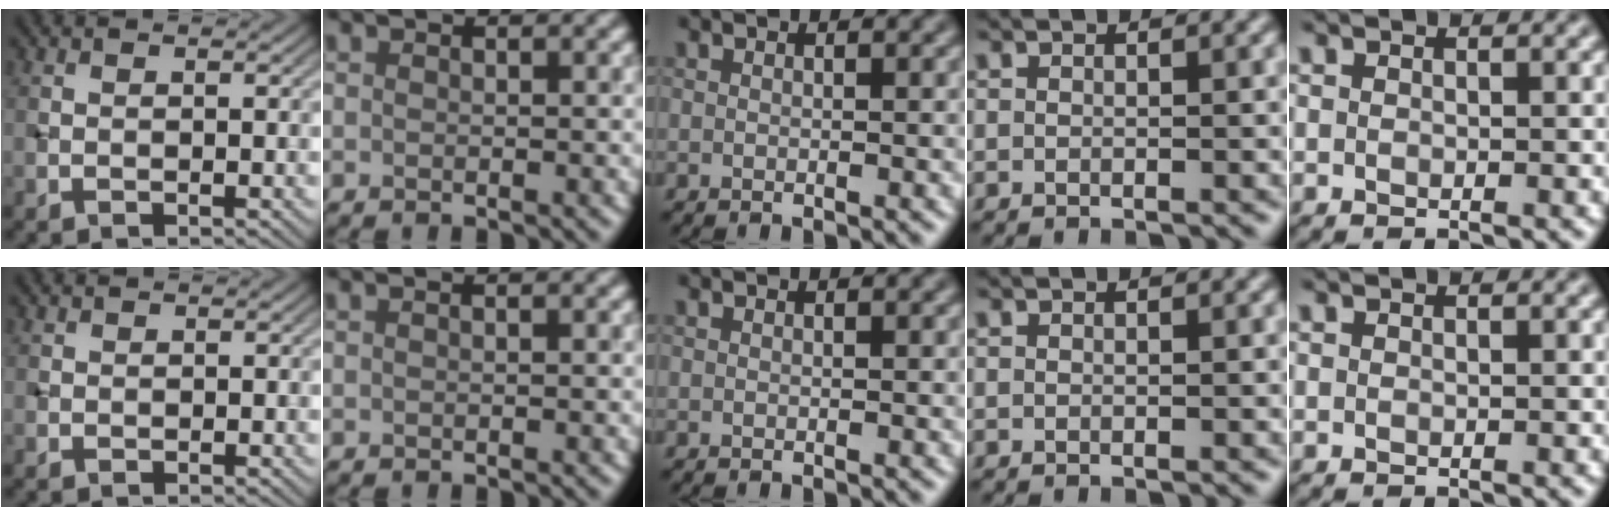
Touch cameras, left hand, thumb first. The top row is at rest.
{"thumb": {"total": 0.7, "force": [0.5, 0.5, 0.1], "torque": [-0.002, -0.001, 0.012]}, "index": {"total": 0.8, "force": [0.3, 0.5, 0.6], "torque": [0.006, 0.000, -0.008]}}